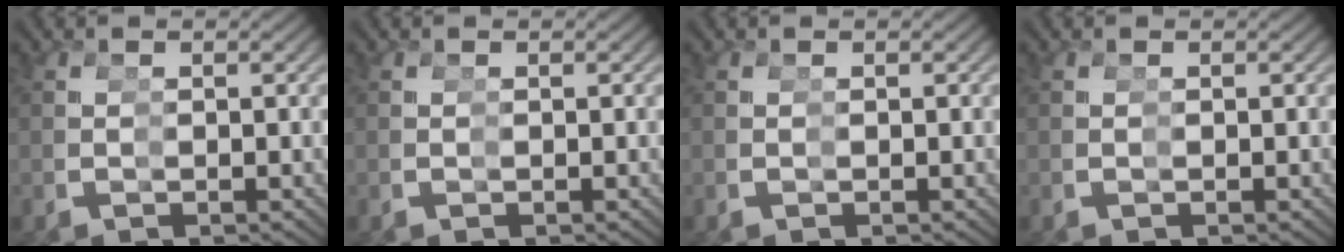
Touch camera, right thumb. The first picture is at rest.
{"total": 0.0}
{"total": 0.0}
{"total": 0.0}